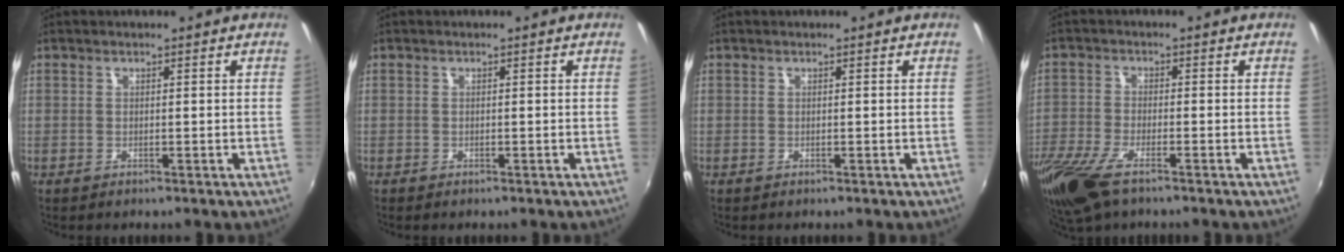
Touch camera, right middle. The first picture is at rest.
{"total": 0.0}
{"total": 0.0}
{"total": 12.1, "force": [-7.9, 4.4, 8.0], "torque": [-0.193, -0.045, -0.155]}